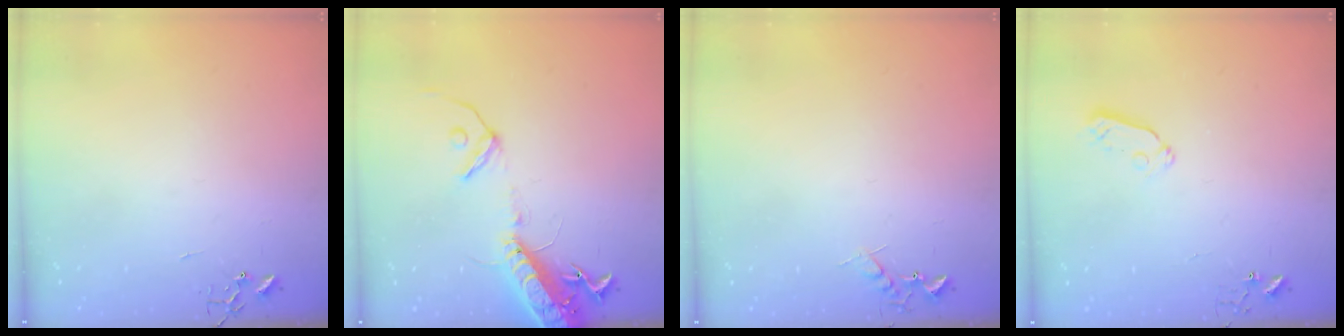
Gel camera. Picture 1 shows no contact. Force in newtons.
{"total": 16.3, "press": 15.8, "slide": 4.0}
{"total": 6.6, "press": 6.5, "slide": 0.7}
{"total": 5.0, "press": 4.9, "slide": 1.1}